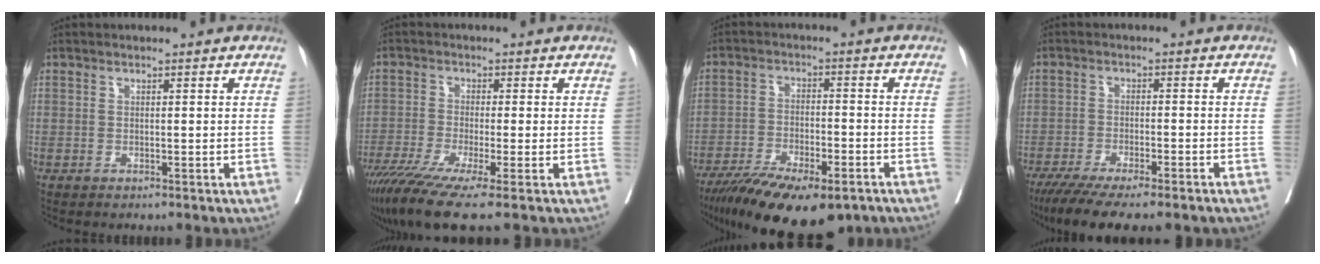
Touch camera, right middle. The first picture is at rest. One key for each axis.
{"total": 10.4, "fx": -7.1, "fy": -0.2, "fz": 7.6, "tx": -0.121, "ty": -0.031, "tz": -0.122}
{"total": 16.7, "fx": -12.0, "fy": 4.6, "fz": 10.6, "tx": -0.170, "ty": -0.026, "tz": -0.192}
{"total": 13.1, "fx": -10.4, "fy": 1.7, "fz": 7.8, "tx": -0.119, "ty": -0.026, "tz": -0.158}